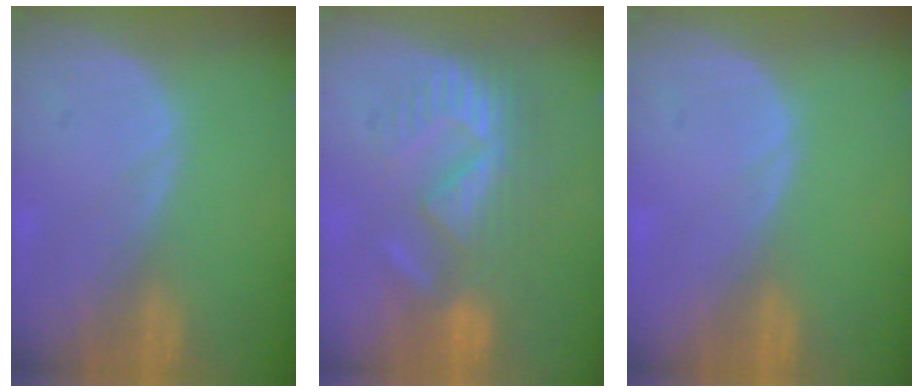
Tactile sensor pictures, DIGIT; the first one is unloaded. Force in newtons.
{"total": 9.0, "press": 8.3, "slide": 3.5}
{"total": 0.0}